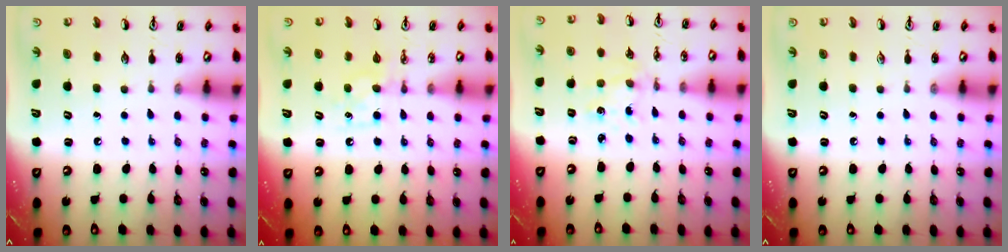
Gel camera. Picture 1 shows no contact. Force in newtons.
{"total": 5.5, "press": 5.4, "slide": 0.8}
{"total": 1.0, "press": 0.9, "slide": 0.1}
{"total": 0.0}